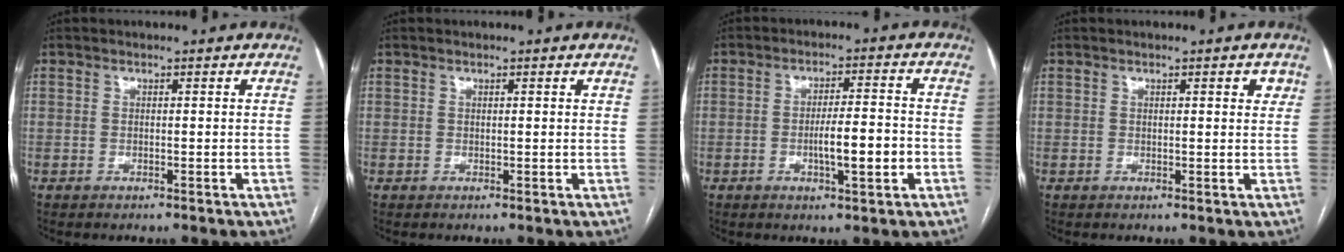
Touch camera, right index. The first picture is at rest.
{"total": 0.5, "force": [0.4, 0.1, 0.3], "torque": [-0.006, 0.003, 0.004]}
{"total": 6.6, "force": [-1.8, 1.0, 6.3], "torque": [-0.105, 0.003, -0.027]}
{"total": 2.0, "force": [1.0, 0.7, 1.6], "torque": [-0.014, 0.000, 0.009]}